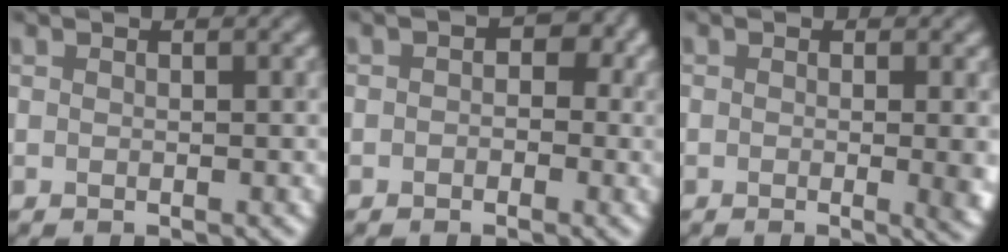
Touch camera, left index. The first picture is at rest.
{"total": 2.7, "force": [0.2, 2.0, 1.7], "torque": [-0.007, 0.004, -0.009]}
{"total": 4.1, "force": [-0.4, 1.7, 3.7], "torque": [-0.031, -0.007, -0.004]}